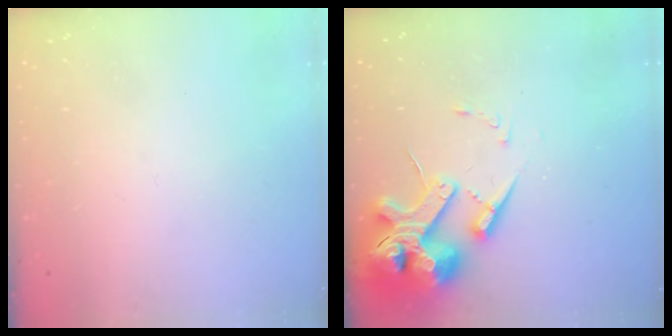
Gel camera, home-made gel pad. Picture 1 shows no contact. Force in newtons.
{"total": 17.8, "press": 17.6, "slide": 2.6}